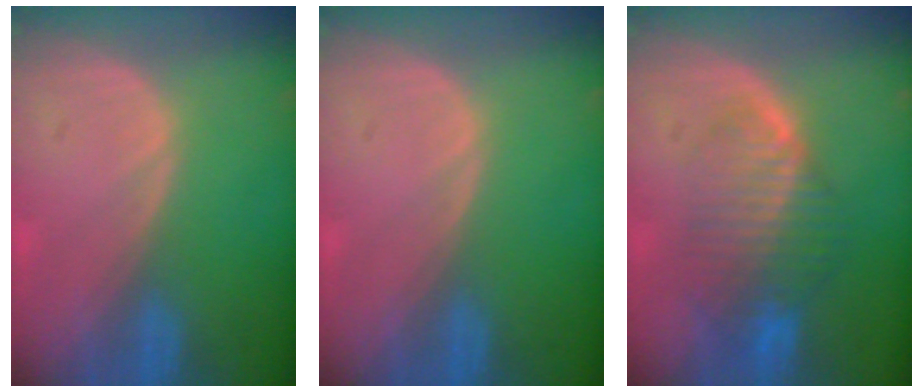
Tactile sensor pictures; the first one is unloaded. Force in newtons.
{"total": 0.0}
{"total": 8.4, "press": 7.3, "slide": 4.1}